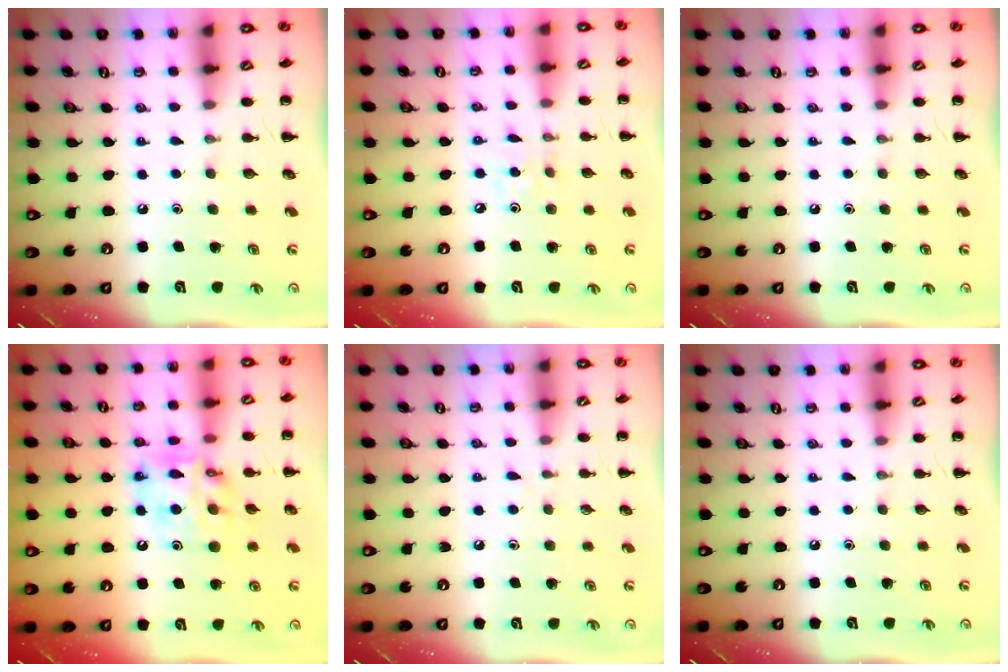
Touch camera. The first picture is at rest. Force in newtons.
{"total": 2.4, "press": 2.2, "slide": 0.8}
{"total": 0.0}
{"total": 11.7, "press": 11.2, "slide": 3.2}
{"total": 2.5, "press": 2.1, "slide": 1.3}
{"total": 0.0}